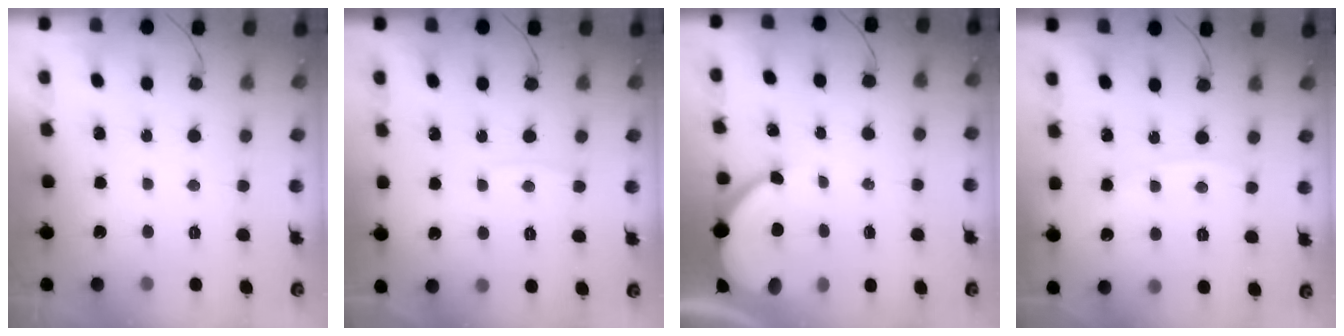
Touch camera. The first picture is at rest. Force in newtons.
{"total": 3.6, "press": 3.6, "slide": 0.5}
{"total": 6.9, "press": 6.8, "slide": 1.0}
{"total": 3.5, "press": 3.5, "slide": 0.4}